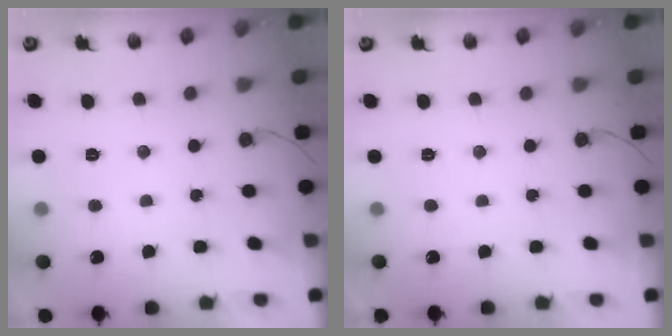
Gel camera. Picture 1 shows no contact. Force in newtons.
{"total": 1.8, "press": 1.8, "slide": 0.0}